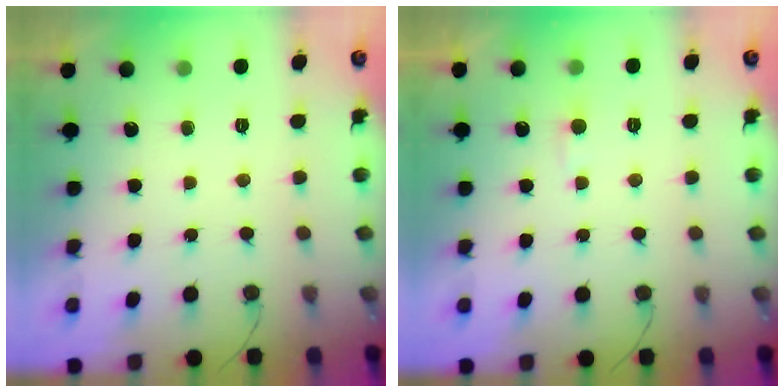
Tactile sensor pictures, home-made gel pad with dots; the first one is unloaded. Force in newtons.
{"total": 2.7, "press": 2.7, "slide": 0.4}